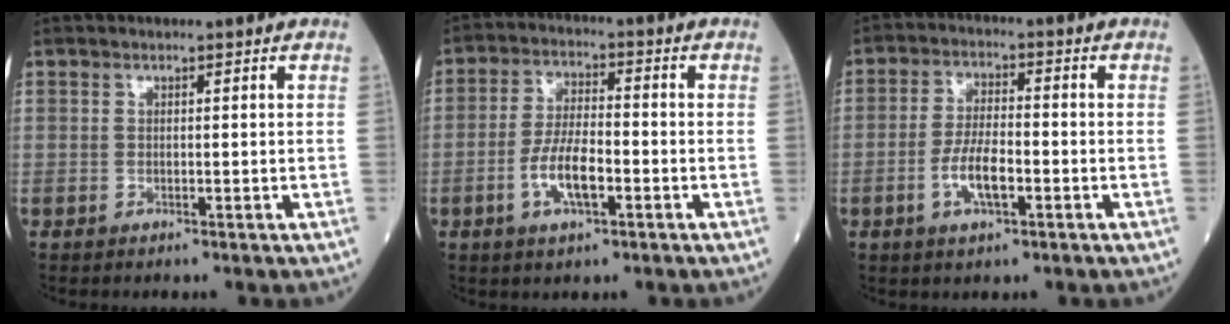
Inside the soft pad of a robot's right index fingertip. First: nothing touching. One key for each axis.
{"total": 7.2, "fx": -2.5, "fy": 2.3, "fz": 6.3, "tx": -0.126, "ty": 0.003, "tz": -0.048}
{"total": 6.2, "fx": -2.1, "fy": 1.9, "fz": 5.5, "tx": -0.107, "ty": 0.003, "tz": -0.040}